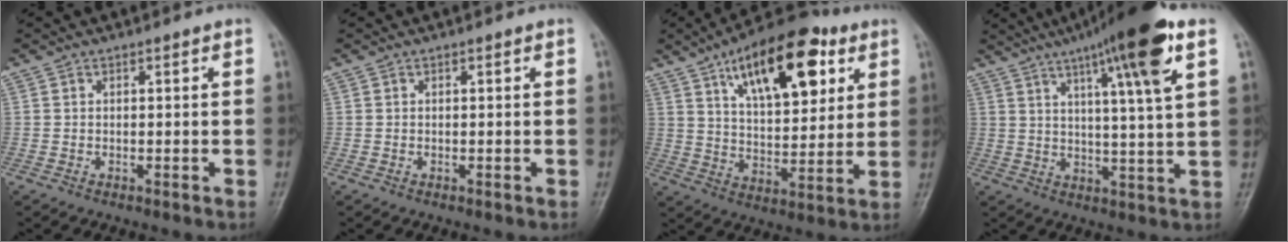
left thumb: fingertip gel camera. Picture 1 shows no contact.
{"total": 0.0}
{"total": 20.2, "force": [9.4, 9.3, 15.3], "torque": [-0.195, -0.027, 0.152]}
{"total": 16.4, "force": [8.4, 1.7, 14.0], "torque": [-0.217, -0.017, 0.125]}